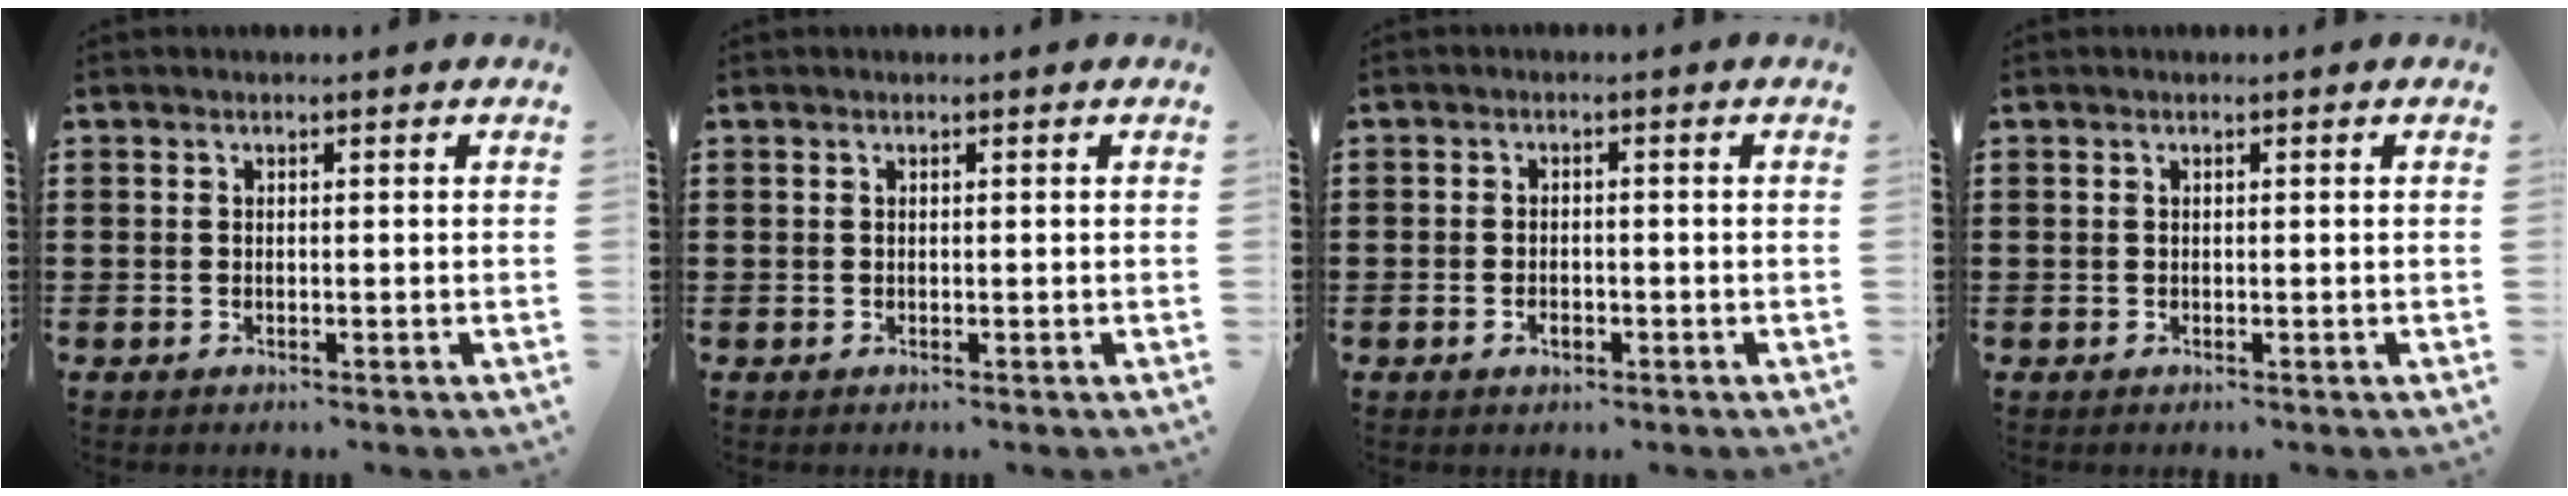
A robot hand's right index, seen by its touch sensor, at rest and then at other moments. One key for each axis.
{"total": 0.0}
{"total": 1.7, "fx": -0.8, "fy": 1.0, "fz": 1.2, "tx": -0.023, "ty": 0.001, "tz": -0.015}
{"total": 0.0}